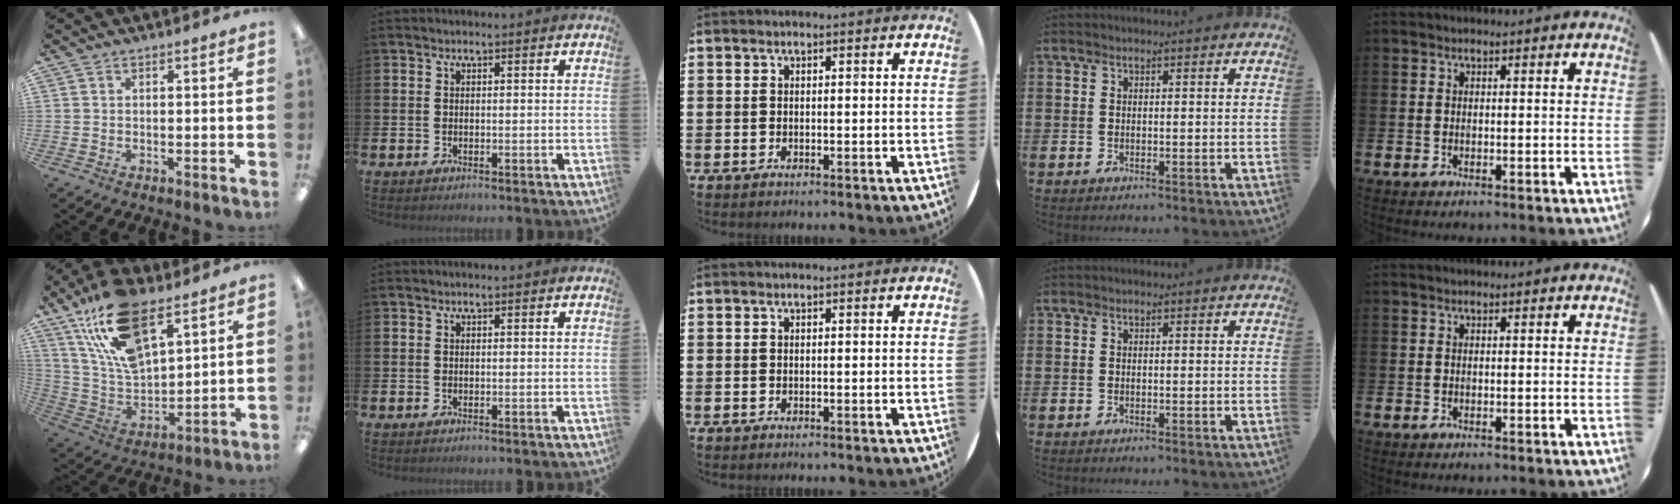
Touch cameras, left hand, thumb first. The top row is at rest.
{"thumb": {"total": 20.1, "force": [12.3, 9.3, 12.8], "torque": [-0.275, -0.051, 0.219]}}